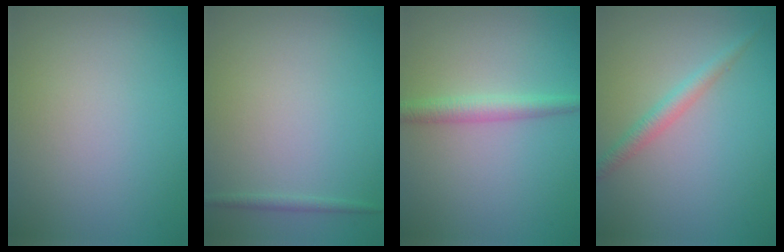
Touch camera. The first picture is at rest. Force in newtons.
{"total": 0.8, "press": 0.8, "slide": 0.1}
{"total": 2.3, "press": 2.3, "slide": 0.1}
{"total": 1.9, "press": 1.9, "slide": 0.1}